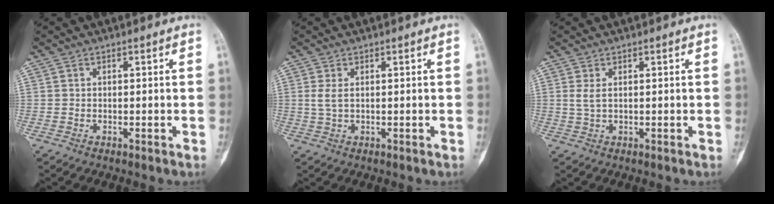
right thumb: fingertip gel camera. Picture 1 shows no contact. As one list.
[{"total": 2.0, "force": [0.5, 0.9, 1.7], "torque": [-0.050, 0.004, 0.019]}, {"total": 1.7, "force": [0.6, 0.7, 1.5], "torque": [-0.041, 0.005, 0.021]}]